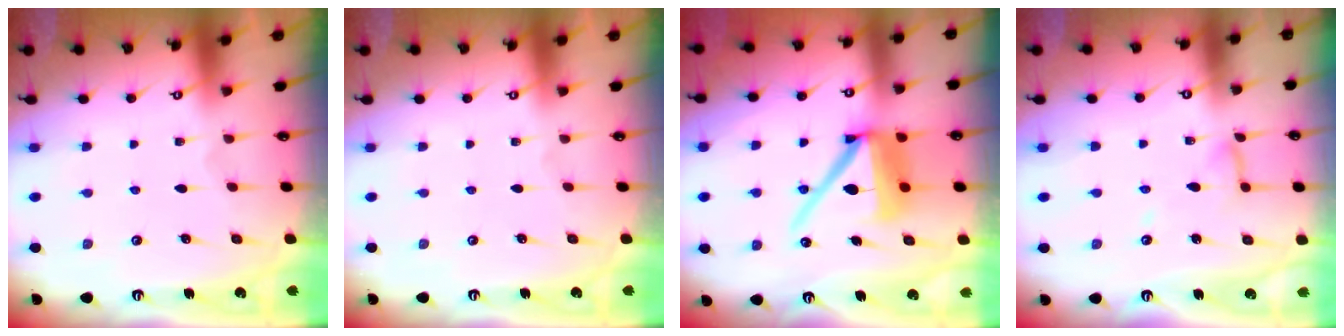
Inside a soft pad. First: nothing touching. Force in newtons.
{"total": 0.0}
{"total": 13.9, "press": 13.8, "slide": 1.8}
{"total": 6.1, "press": 6.1, "slide": 0.5}